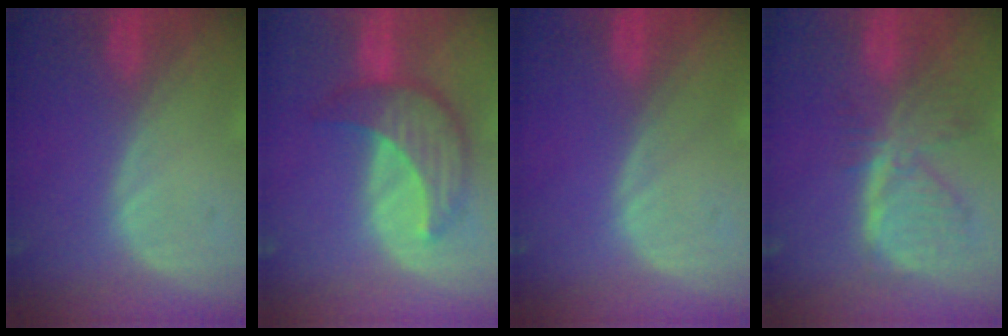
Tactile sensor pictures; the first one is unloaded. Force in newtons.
{"total": 7.8, "press": 7.5, "slide": 2.2}
{"total": 0.0}
{"total": 8.1, "press": 7.0, "slide": 4.1}